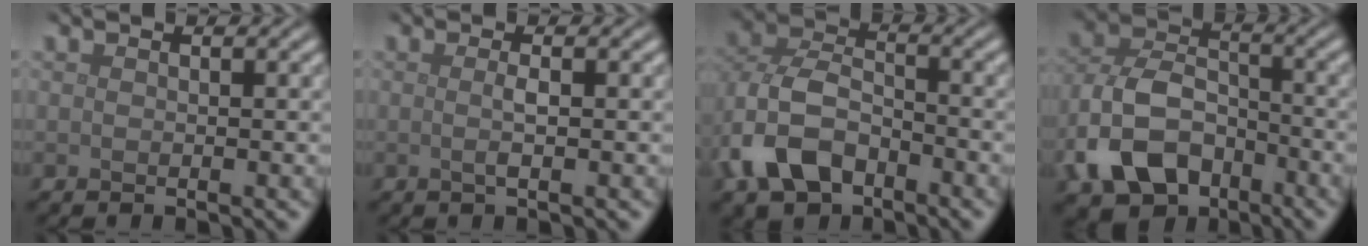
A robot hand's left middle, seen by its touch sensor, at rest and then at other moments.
{"total": 1.3, "force": [0.0, 0.2, 1.2], "torque": [-0.023, -0.001, -0.002]}
{"total": 6.6, "force": [-2.9, 4.4, 3.9], "torque": [-0.090, -0.003, -0.064]}
{"total": 8.2, "force": [-4.2, 5.4, 4.6], "torque": [-0.096, 0.000, -0.087]}